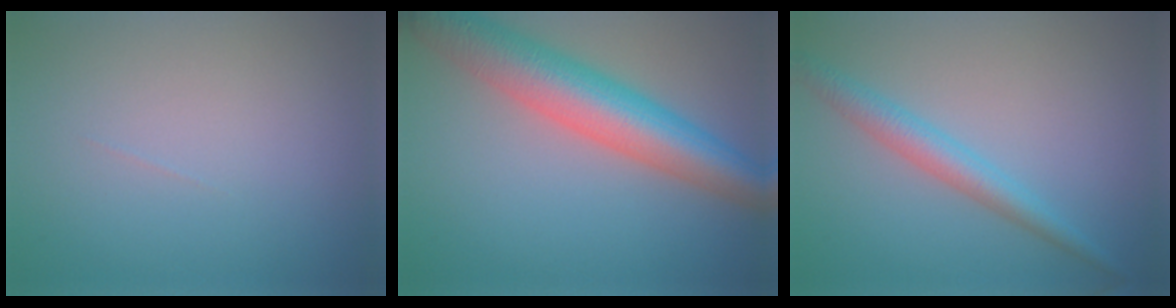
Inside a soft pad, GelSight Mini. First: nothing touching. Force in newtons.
{"total": 8.7, "press": 8.7, "slide": 0.2}
{"total": 3.1, "press": 3.1, "slide": 0.1}